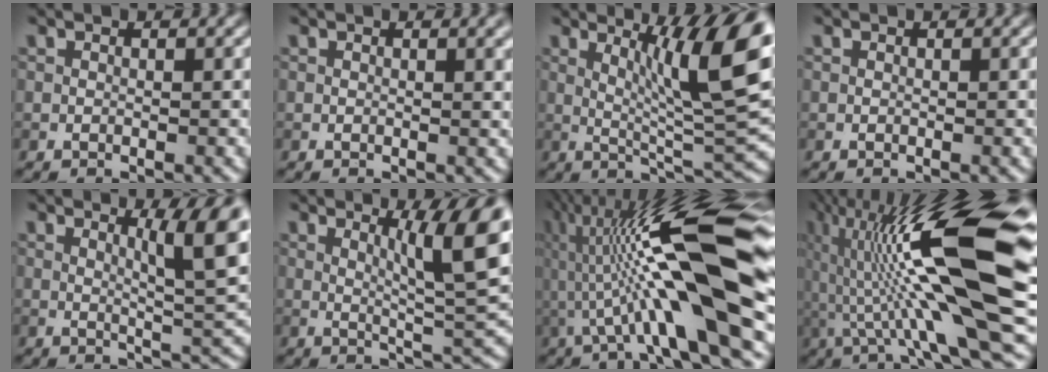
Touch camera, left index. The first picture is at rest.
{"total": 1.9, "force": [0.8, 0.7, 1.6], "torque": [-0.008, 0.005, 0.006]}
{"total": 9.8, "force": [2.8, 1.7, 9.2], "torque": [-0.131, 0.002, 0.052]}
{"total": 0.0}
{"total": 6.5, "force": [2.0, 1.1, 6.1], "torque": [-0.080, -0.004, 0.036]}
{"total": 7.5, "force": [2.3, 1.3, 7.1], "torque": [-0.094, -0.001, 0.044]}
{"total": 13.5, "force": [-0.5, 2.3, 13.3], "torque": [-0.230, 0.024, -0.003]}
{"total": 15.7, "force": [0.3, 2.9, 15.5], "torque": [-0.257, 0.027, 0.006]}